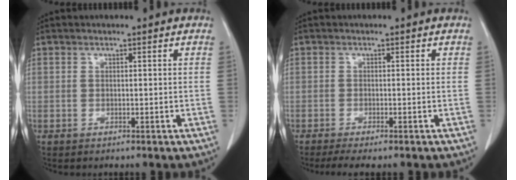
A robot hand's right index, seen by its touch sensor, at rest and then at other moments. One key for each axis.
{"total": 3.6, "fx": -2.9, "fy": 0.1, "fz": 2.2, "tx": -0.033, "ty": -0.008, "tz": -0.045}